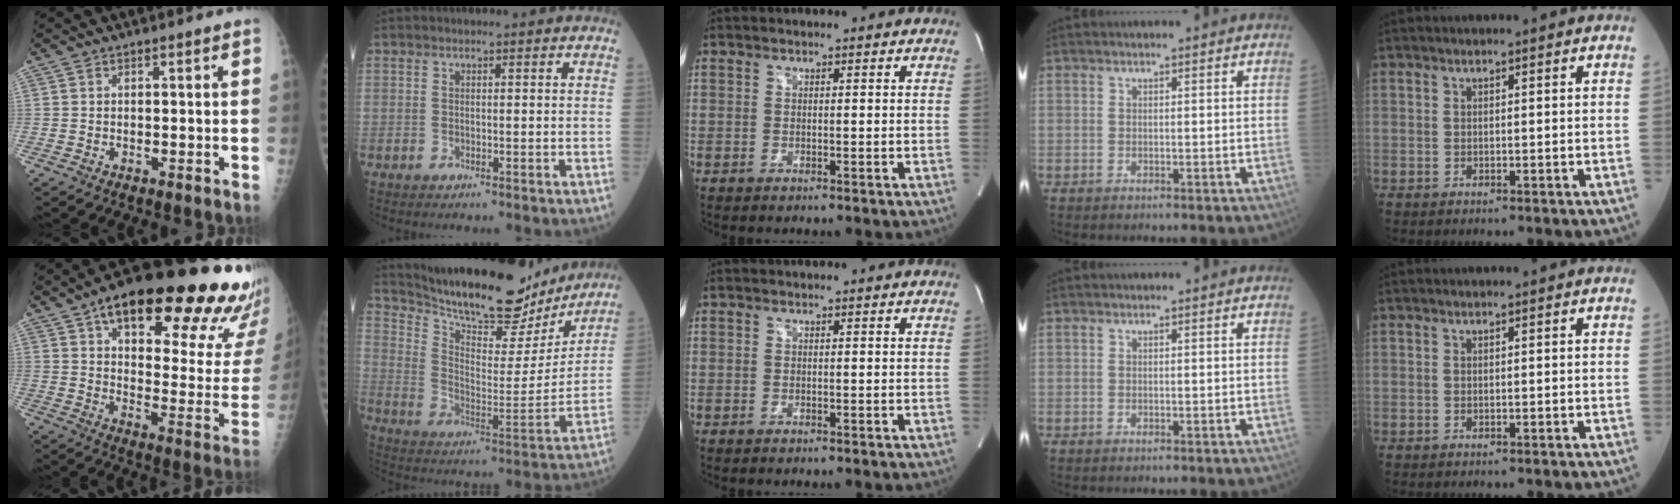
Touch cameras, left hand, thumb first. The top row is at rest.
{"thumb": {"total": 30.3, "force": [19.2, 10.0, 21.2], "torque": [-0.257, -0.052, 0.258]}, "index": {"total": 22.5, "force": [20.1, 5.4, 8.4], "torque": [-0.145, -0.020, 0.299]}}